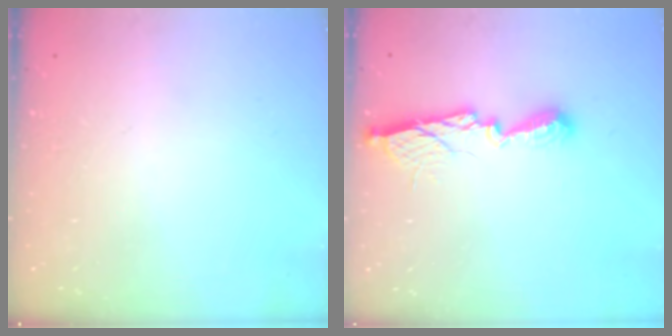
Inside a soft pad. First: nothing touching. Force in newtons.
{"total": 11.0, "press": 11.0, "slide": 0.4}